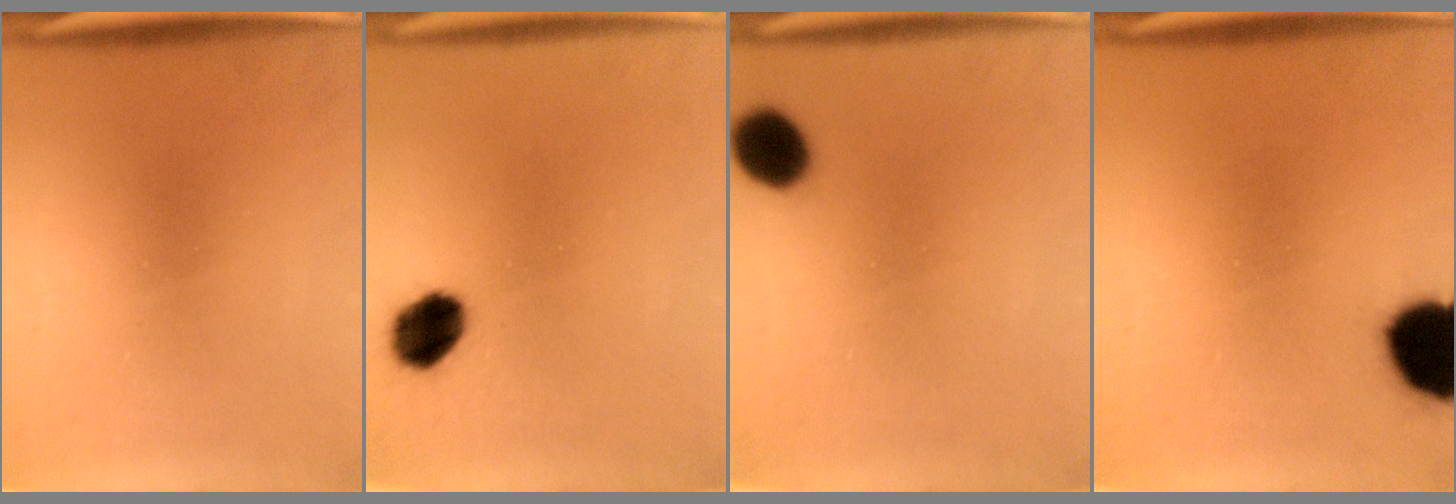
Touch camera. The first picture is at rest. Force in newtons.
{"total": 7.7}
{"total": 7.8}
{"total": 14.1}